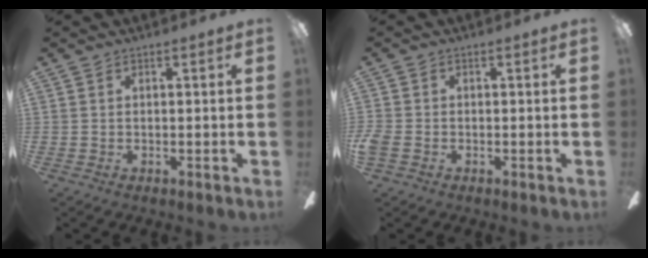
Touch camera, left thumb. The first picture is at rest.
{"total": 2.4, "force": [-1.0, 1.9, 1.2], "torque": [-0.032, 0.001, -0.021]}